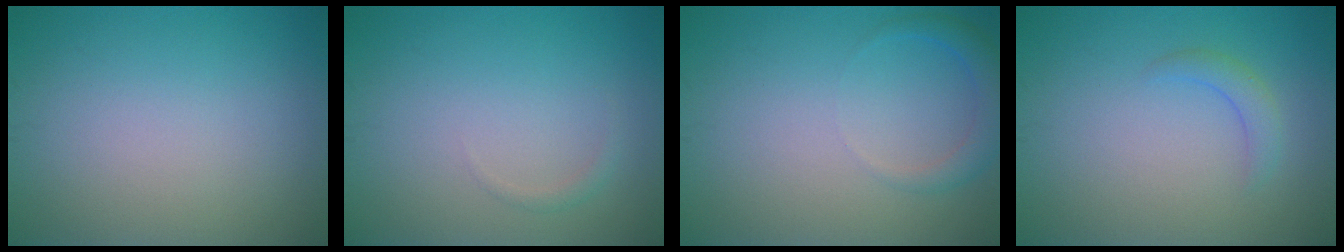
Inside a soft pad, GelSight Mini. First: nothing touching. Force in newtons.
{"total": 0.7, "press": 0.7, "slide": 0.0}
{"total": 2.2, "press": 2.2, "slide": 0.2}
{"total": 1.6, "press": 1.6, "slide": 0.1}